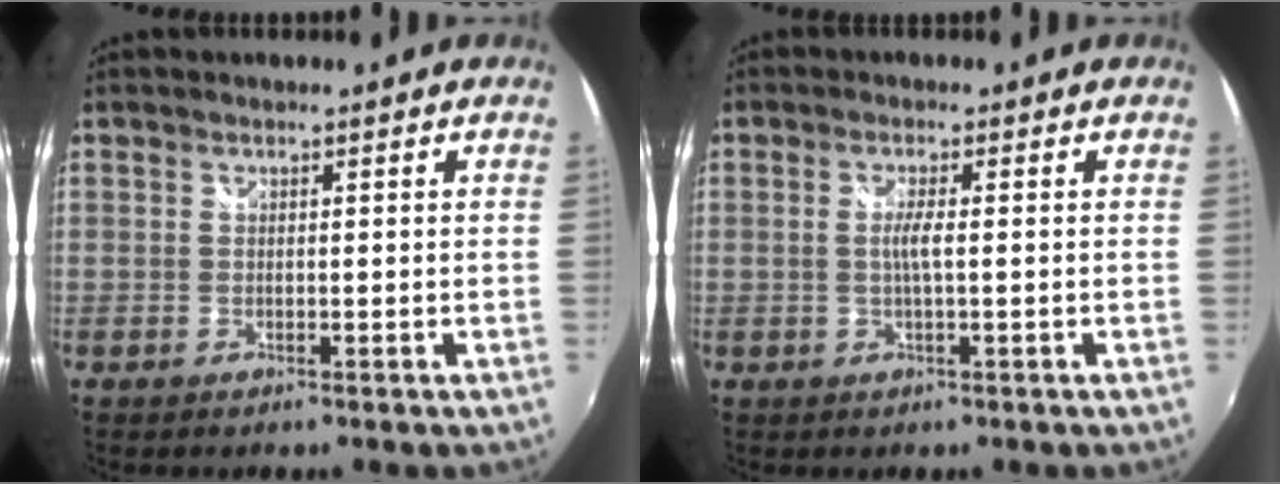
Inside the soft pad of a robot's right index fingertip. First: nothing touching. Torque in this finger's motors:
{"motor_torque": [0.34, 0.01, 0.32, 0.07]}